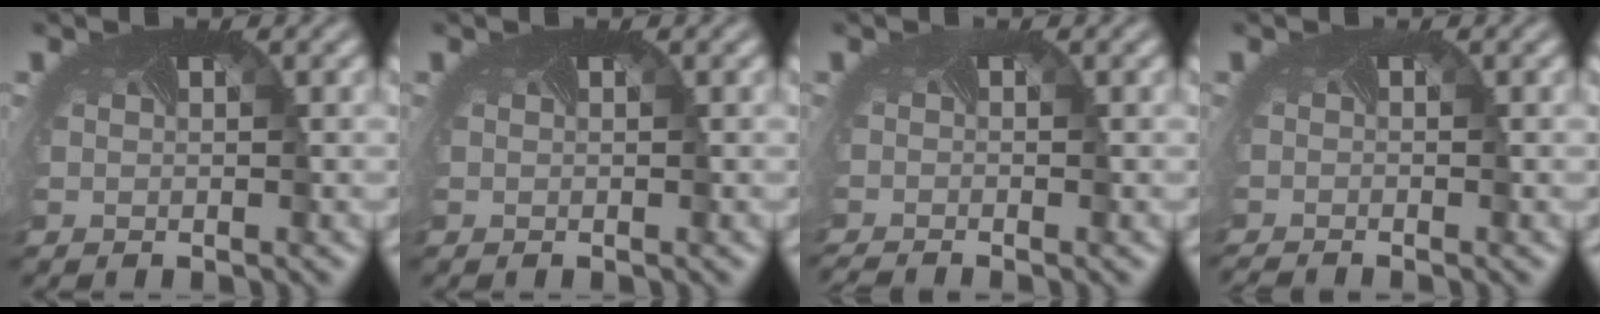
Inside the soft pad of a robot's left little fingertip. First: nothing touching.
{"total": 0.0}
{"total": 1.8, "force": [-1.7, -0.1, 0.7], "torque": [-0.017, -0.014, -0.034]}
{"total": 1.6, "force": [-1.5, -0.2, 0.4], "torque": [-0.010, -0.014, -0.029]}